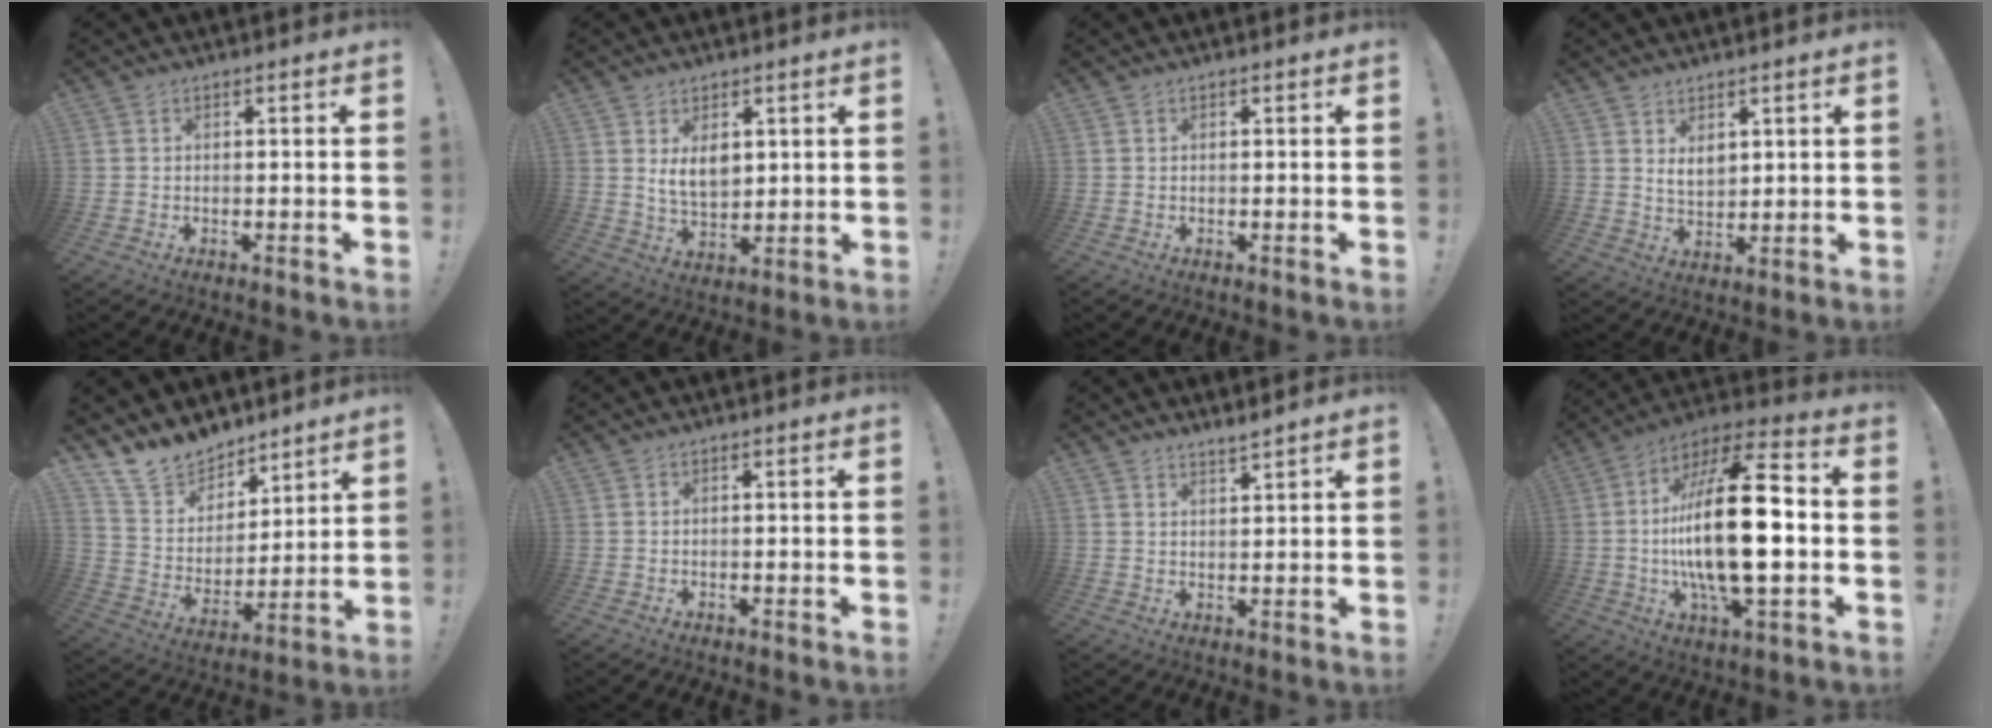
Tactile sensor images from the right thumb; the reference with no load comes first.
{"total": 7.7, "force": [3.3, 5.1, 4.7], "torque": [-0.076, -0.019, 0.059]}
{"total": 0.0}
{"total": 5.5, "force": [3.2, 3.6, 2.7], "torque": [-0.046, -0.016, 0.060]}
{"total": 13.6, "force": [11.4, 7.2, 1.9], "torque": [-0.054, -0.090, 0.219]}
{"total": 0.0}
{"total": 3.0, "force": [2.9, 0.1, 0.5], "torque": [0.003, -0.024, 0.051]}
{"total": 25.4, "force": [-1.7, 8.5, 23.9], "torque": [-0.451, -0.001, -0.037]}